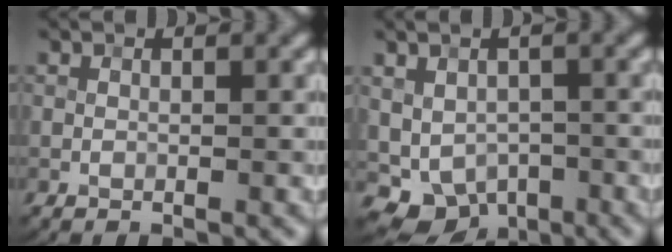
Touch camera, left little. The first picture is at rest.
{"total": 4.7, "force": [-1.2, 3.7, 2.6], "torque": [-0.043, -0.014, -0.011]}